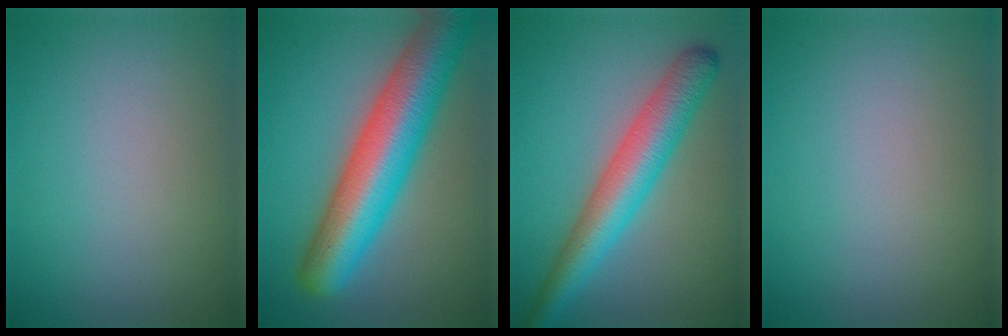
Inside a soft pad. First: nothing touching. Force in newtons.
{"total": 10.6, "press": 10.6, "slide": 0.4}
{"total": 6.3, "press": 6.3, "slide": 0.1}
{"total": 0.0}